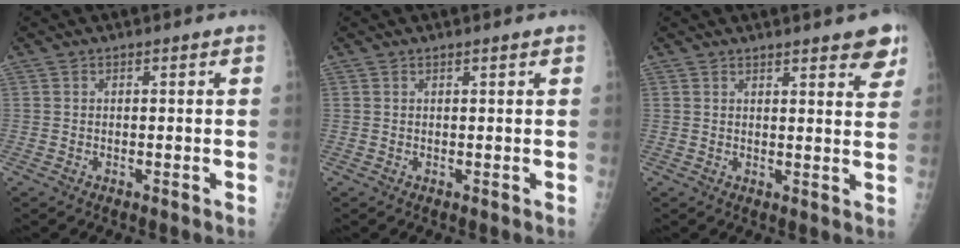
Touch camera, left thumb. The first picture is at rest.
{"total": 0.8, "force": [0.6, 0.0, 0.5], "torque": [-0.007, 0.000, 0.010]}
{"total": 7.6, "force": [5.4, 1.8, 5.0], "torque": [-0.040, -0.022, 0.062]}